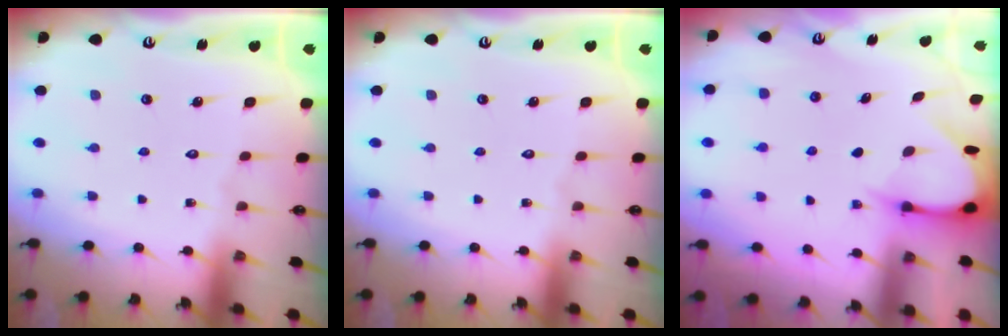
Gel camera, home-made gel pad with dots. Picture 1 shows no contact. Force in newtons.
{"total": 0.0}
{"total": 3.9, "press": 3.9, "slide": 0.4}